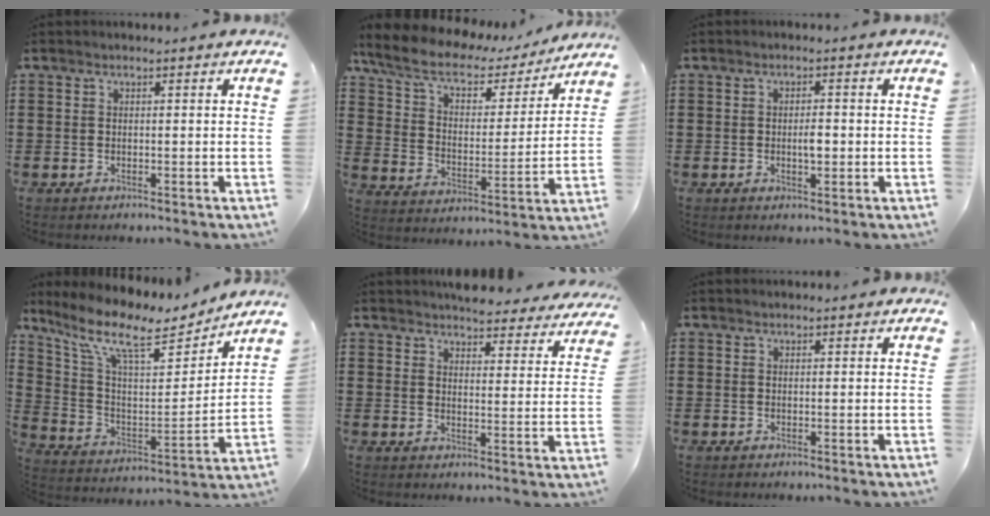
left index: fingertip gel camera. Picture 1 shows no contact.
{"total": 8.3, "force": [5.9, 3.7, 4.5], "torque": [-0.111, -0.022, 0.100]}
{"total": 2.4, "force": [-0.2, 0.8, 2.3], "torque": [-0.035, -0.003, -0.007]}
{"total": 11.2, "force": [8.4, 3.3, 6.7], "torque": [-0.157, -0.047, 0.139]}
{"total": 4.8, "force": [4.8, 0.4, 0.4], "torque": [-0.013, -0.031, 0.083]}
{"total": 0.5, "force": [0.5, 0.1, 0.2], "torque": [-0.006, 0.000, 0.010]}